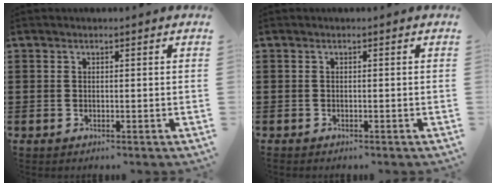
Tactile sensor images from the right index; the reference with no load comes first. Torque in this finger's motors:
{"motor_torque": [0.96, 0.79, 0.48, 0.09]}